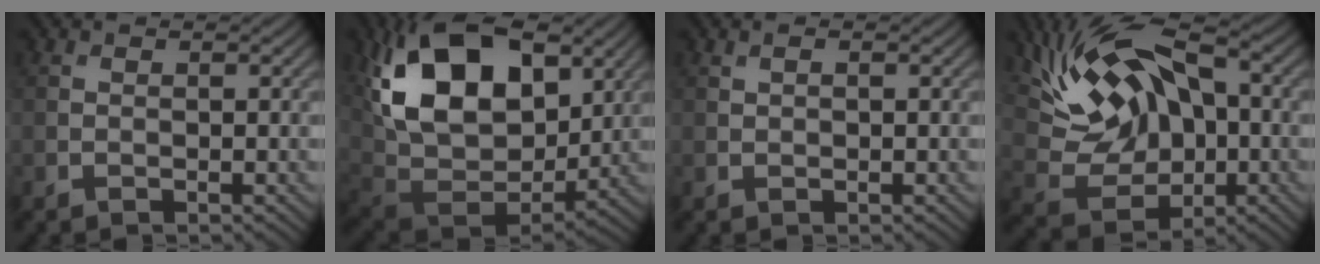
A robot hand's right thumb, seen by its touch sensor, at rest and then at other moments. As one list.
[{"total": 20.0, "force": [6.8, 13.1, 13.6], "torque": [-0.273, 0.018, 0.140]}, {"total": 0.9, "force": [0.4, 0.4, 0.6], "torque": [-0.015, 0.001, 0.008]}, {"total": 14.3, "force": [3.2, 8.3, 11.2], "torque": [-0.232, 0.011, 0.052]}]